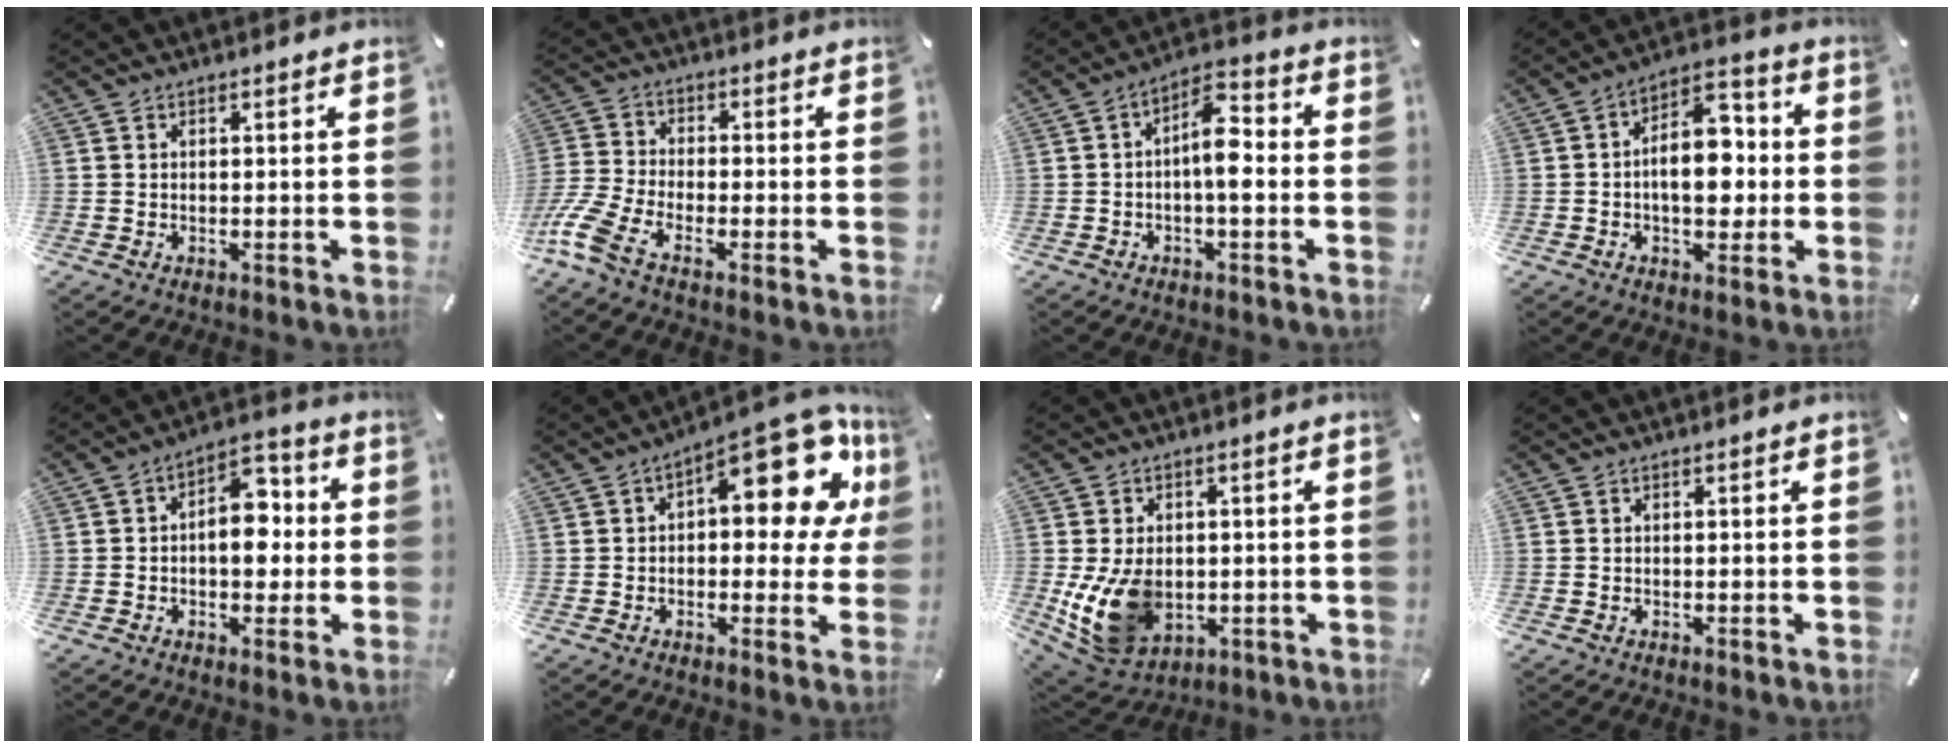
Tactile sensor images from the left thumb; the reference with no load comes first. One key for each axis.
{"total": 9.1, "fx": -5.1, "fy": 4.2, "fz": 6.2, "tx": -0.151, "ty": 0.005, "tz": -0.099}
{"total": 8.8, "fx": -1.0, "fy": 3.8, "fz": 7.8, "tx": -0.125, "ty": 0.011, "tz": -0.019}
{"total": 12.3, "fx": -0.9, "fy": 7.7, "fz": 9.6, "tx": -0.133, "ty": 0.007, "tz": -0.014}
{"total": 9.7, "fx": -0.5, "fy": 6.3, "fz": 7.3, "tx": -0.084, "ty": 0.005, "tz": -0.013}
{"total": 16.9, "fx": 7.0, "fy": 7.9, "fz": 13.2, "tx": -0.161, "ty": -0.059, "tz": 0.111}
{"total": 13.1, "fx": -2.0, "fy": 9.8, "fz": 8.6, "tx": -0.169, "ty": 0.000, "tz": -0.031}
{"total": 0.0}